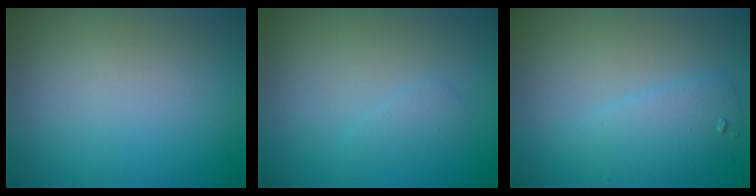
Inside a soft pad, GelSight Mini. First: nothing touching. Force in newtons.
{"total": 0.9, "press": 0.9, "slide": 0.0}
{"total": 2.6, "press": 2.6, "slide": 0.2}